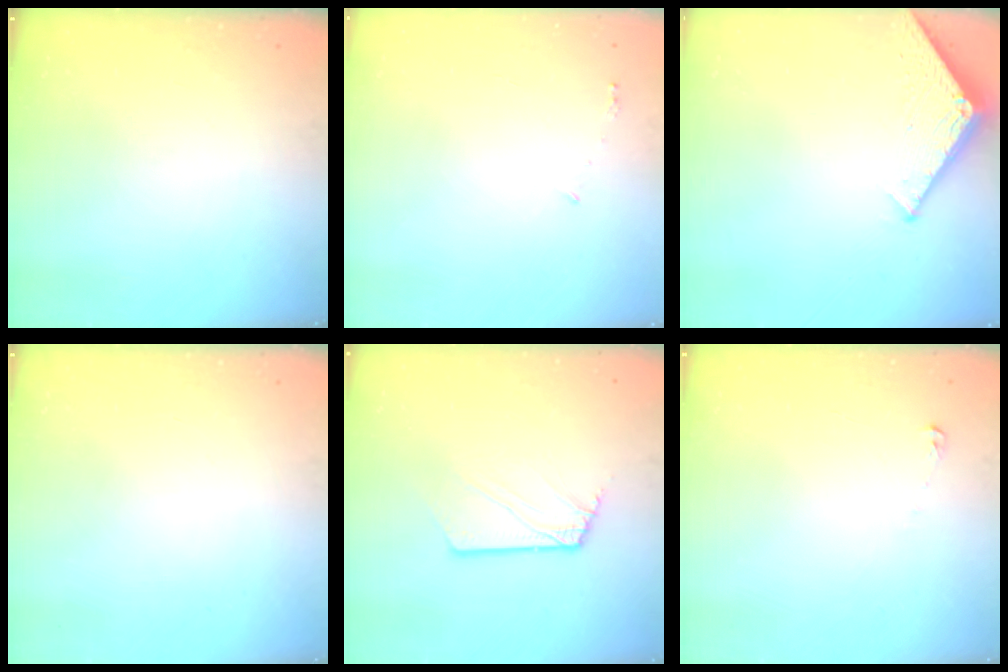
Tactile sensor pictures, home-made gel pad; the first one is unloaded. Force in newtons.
{"total": 3.4, "press": 3.4, "slide": 0.4}
{"total": 2.9, "press": 2.9, "slide": 0.3}
{"total": 0.0}
{"total": 2.3, "press": 2.3, "slide": 0.1}
{"total": 3.5, "press": 3.5, "slide": 0.3}